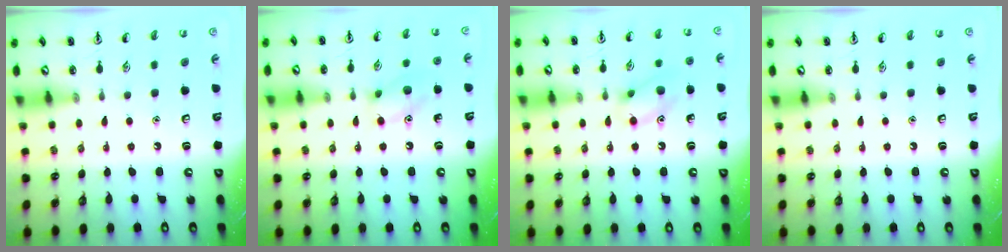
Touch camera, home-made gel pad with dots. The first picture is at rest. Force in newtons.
{"total": 8.6, "press": 8.6, "slide": 0.7}
{"total": 10.4, "press": 10.3, "slide": 1.6}
{"total": 0.0}